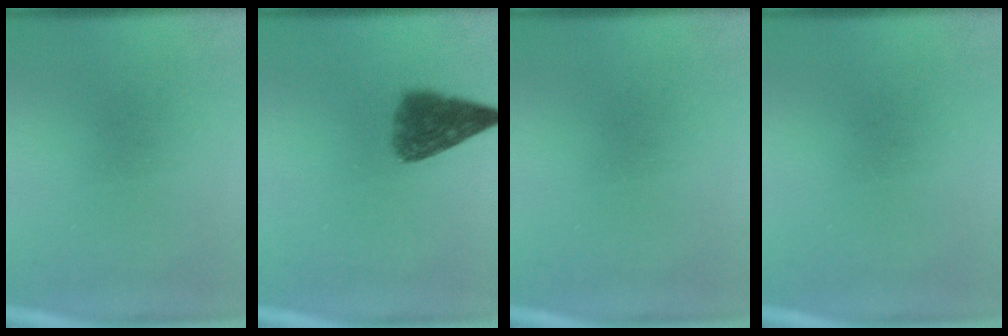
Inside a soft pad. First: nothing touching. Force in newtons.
{"total": 5.5}
{"total": 0.0}
{"total": 0.0}